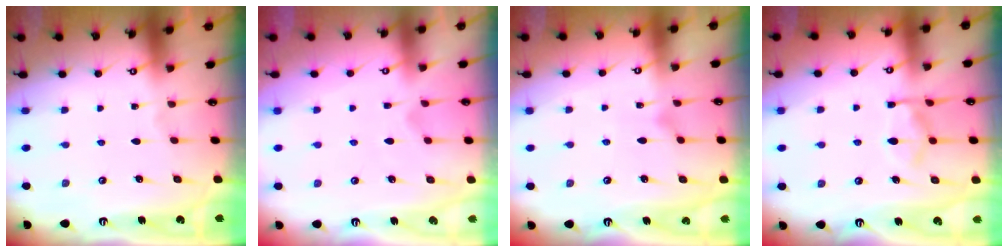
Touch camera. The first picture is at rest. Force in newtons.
{"total": 2.3, "press": 2.1, "slide": 1.0}
{"total": 3.7, "press": 3.7, "slide": 0.5}
{"total": 10.4, "press": 10.3, "slide": 1.0}